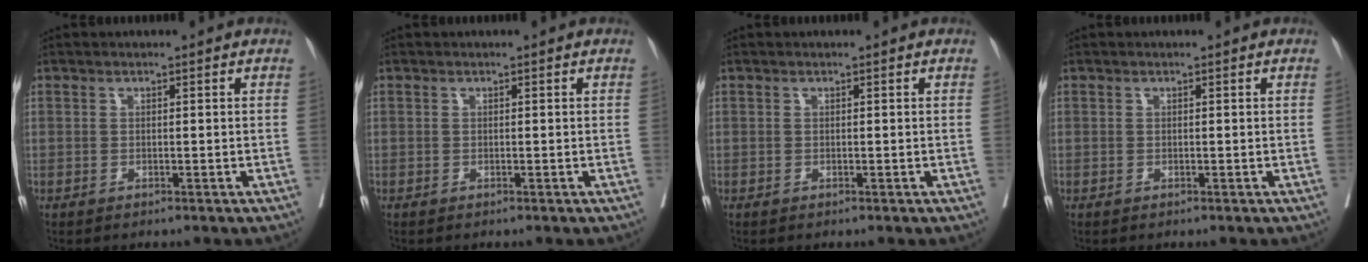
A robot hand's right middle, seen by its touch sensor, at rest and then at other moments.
{"total": 0.0}
{"total": 0.0}
{"total": 0.0}